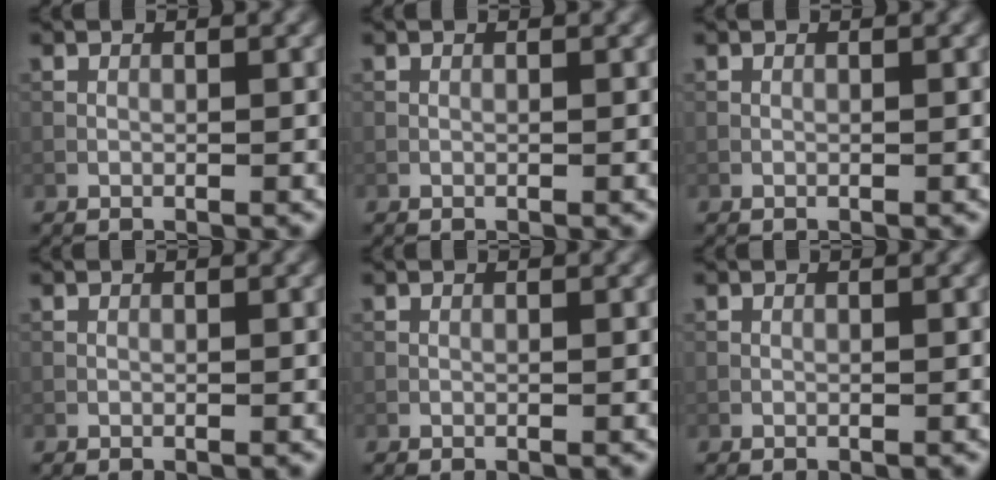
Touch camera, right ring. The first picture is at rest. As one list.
[{"total": 0.0}, {"total": 0.0}, {"total": 0.0}, {"total": 0.0}, {"total": 0.0}]